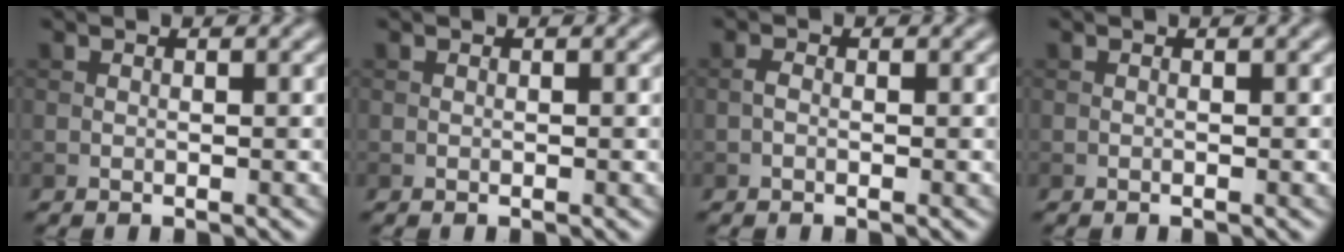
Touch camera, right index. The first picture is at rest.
{"total": 0.0}
{"total": 0.8, "force": [-0.3, 0.4, 0.6], "torque": [-0.013, 0.000, -0.008]}
{"total": 0.7, "force": [-0.1, 0.1, 0.7], "torque": [-0.008, -0.001, -0.005]}